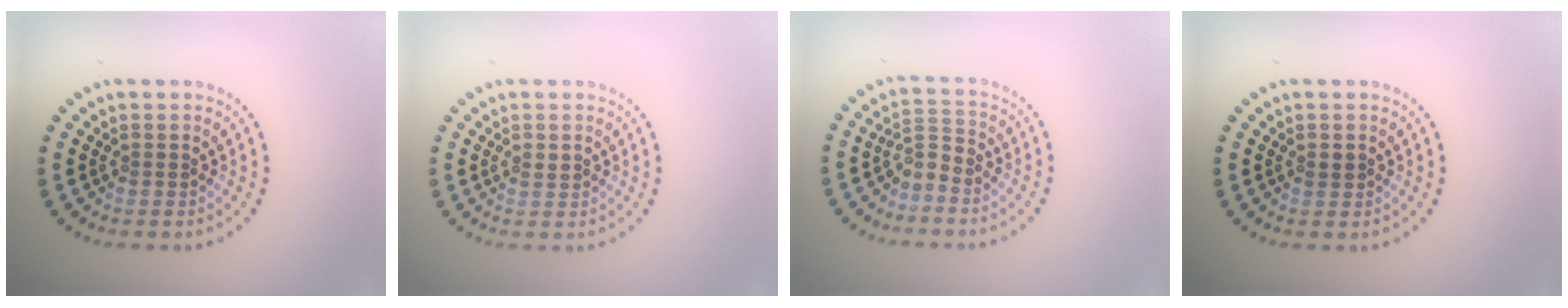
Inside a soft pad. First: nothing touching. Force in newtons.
{"total": 0.8, "press": 0.8, "slide": 0.1}
{"total": 2.1, "press": 1.4, "slide": 1.6}
{"total": 0.7, "press": 0.7, "slide": 0.1}